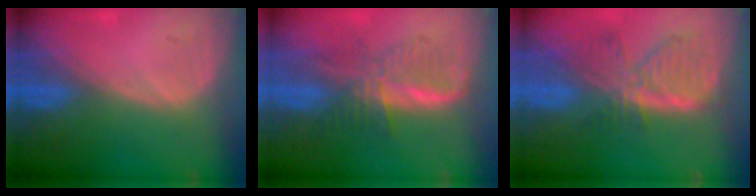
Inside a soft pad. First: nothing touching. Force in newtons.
{"total": 6.1, "press": 6.1, "slide": 0.1}
{"total": 7.7, "press": 6.8, "slide": 3.5}